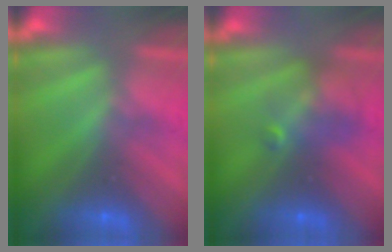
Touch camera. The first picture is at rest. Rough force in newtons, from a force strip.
{"total": 2.4}